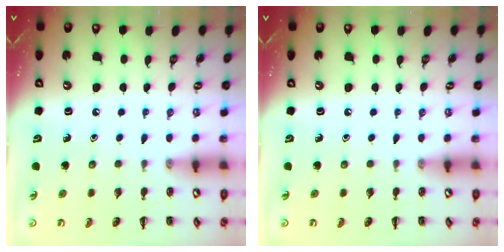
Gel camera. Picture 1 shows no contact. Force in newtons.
{"total": 0.0}